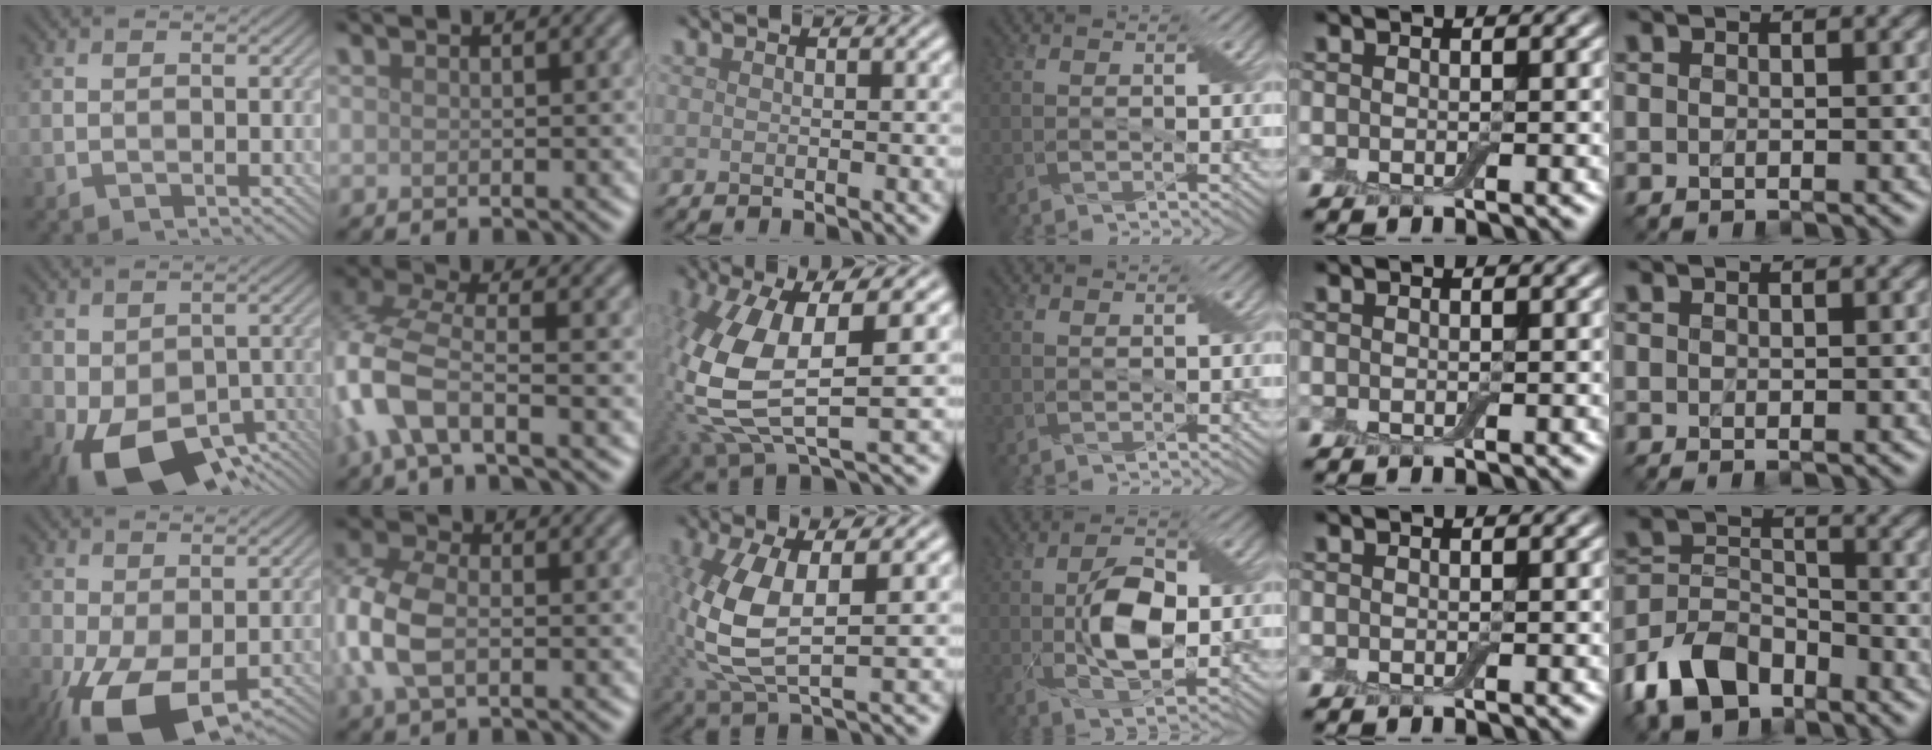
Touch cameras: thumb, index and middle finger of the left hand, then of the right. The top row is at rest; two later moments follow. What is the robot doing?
{"motion": "extract", "object": "airpods case & airpods"}